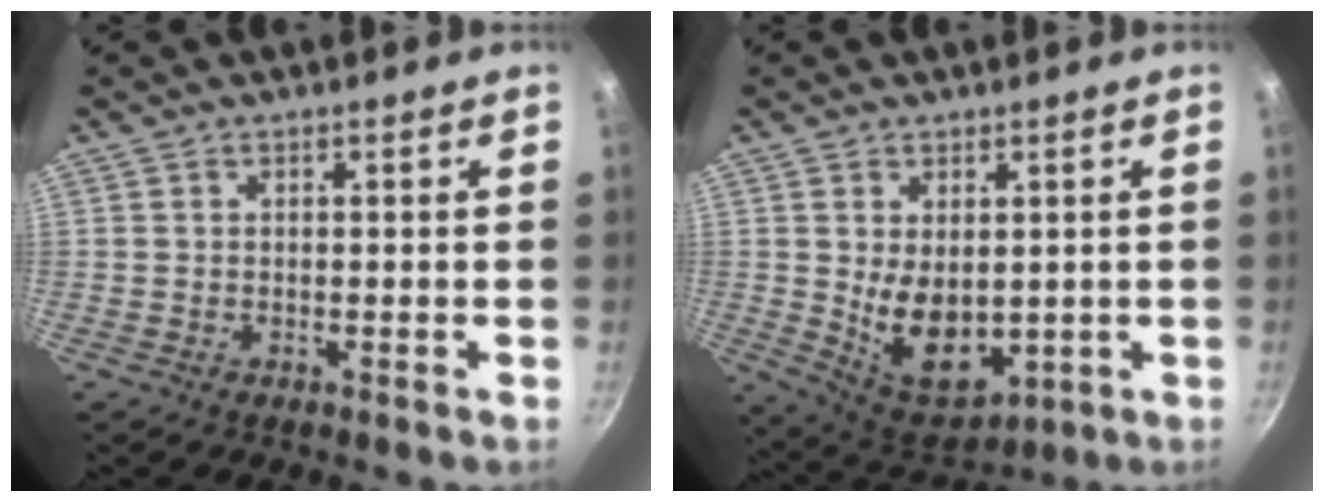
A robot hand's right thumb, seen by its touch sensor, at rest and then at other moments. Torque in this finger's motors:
{"motor_torque": [-0.39, 1.12, 1.21, 0.08, 0.08]}